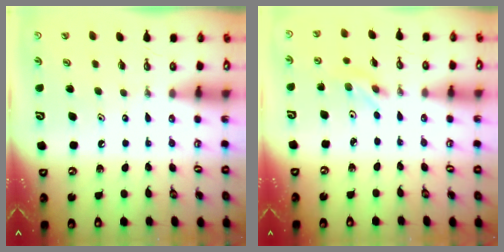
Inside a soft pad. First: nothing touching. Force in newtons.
{"total": 2.3, "press": 2.1, "slide": 0.8}